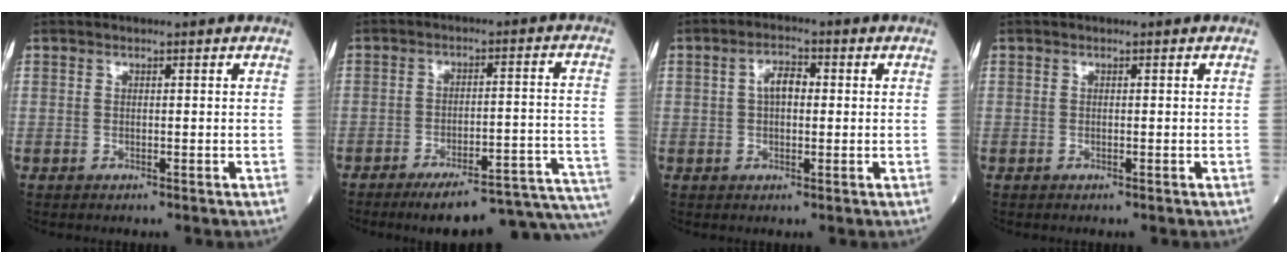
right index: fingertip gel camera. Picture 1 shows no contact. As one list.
[{"total": 18.4, "force": [-16.0, 0.4, 9.1], "torque": [-0.049, 0.024, -0.207]}, {"total": 3.8, "force": [0.5, 1.9, 3.3], "torque": [-0.060, 0.013, 0.007]}, {"total": 0.0}]